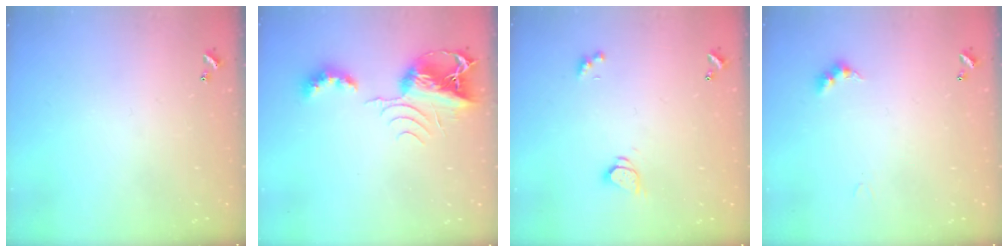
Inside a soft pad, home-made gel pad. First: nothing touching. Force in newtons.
{"total": 9.0, "press": 9.0, "slide": 1.0}
{"total": 1.8, "press": 1.8, "slide": 0.3}
{"total": 2.8, "press": 2.8, "slide": 0.5}